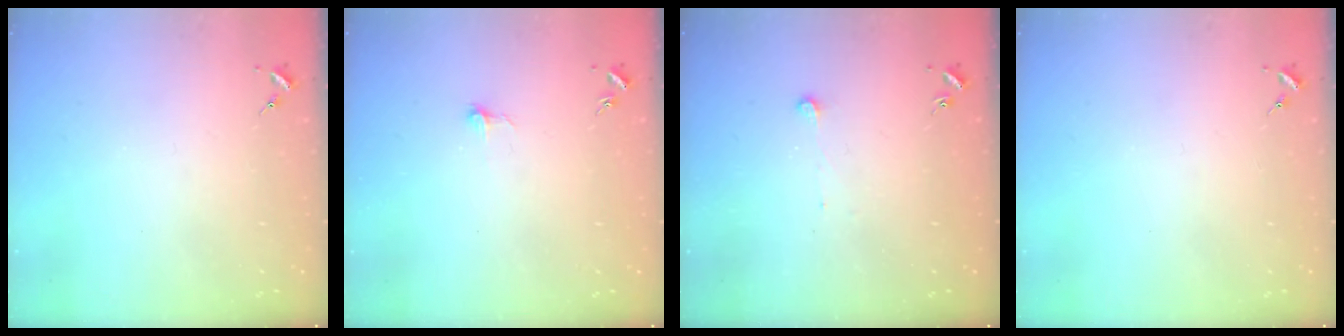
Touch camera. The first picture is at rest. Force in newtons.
{"total": 4.7, "press": 4.7, "slide": 0.4}
{"total": 3.6, "press": 3.6, "slide": 0.3}
{"total": 0.0}